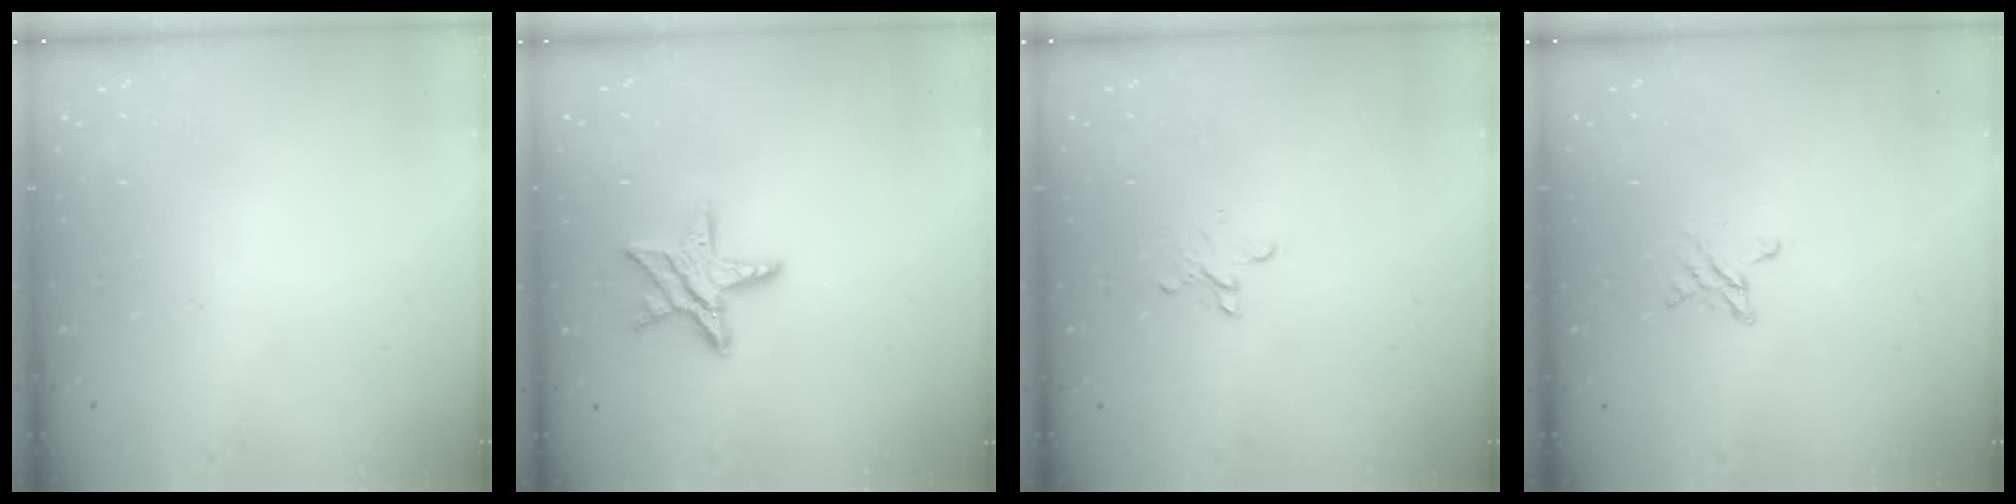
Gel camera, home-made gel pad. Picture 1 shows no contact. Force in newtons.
{"total": 9.2, "press": 9.2, "slide": 0.3}
{"total": 3.4, "press": 3.3, "slide": 0.2}
{"total": 3.1, "press": 3.1, "slide": 0.3}